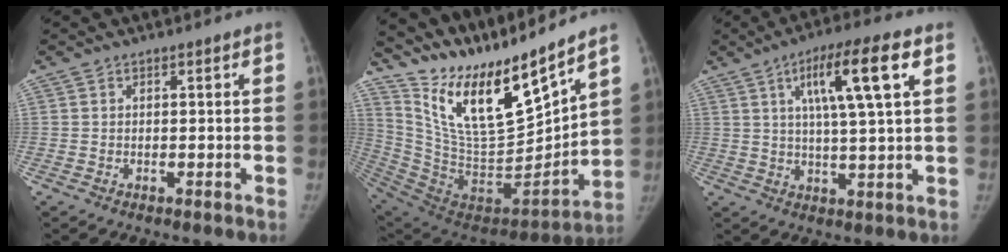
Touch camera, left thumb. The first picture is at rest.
{"total": 23.2, "force": [18.2, 5.0, 13.4], "torque": [-0.188, -0.113, 0.338]}
{"total": 12.9, "force": [5.0, 2.0, 11.7], "torque": [-0.196, -0.004, 0.080]}